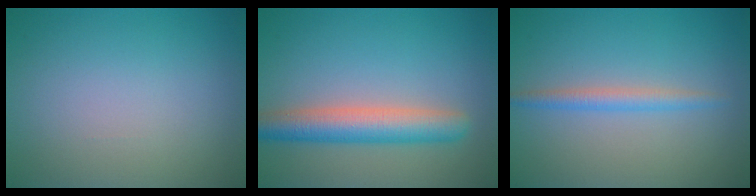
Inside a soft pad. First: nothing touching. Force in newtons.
{"total": 5.0, "press": 5.0, "slide": 0.3}
{"total": 1.9, "press": 1.9, "slide": 0.2}